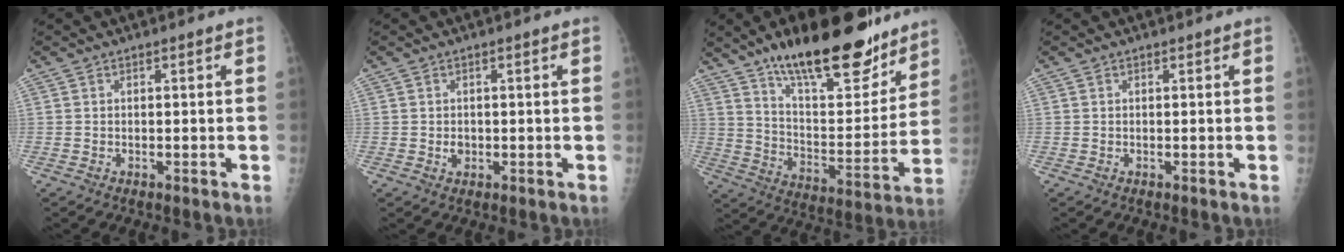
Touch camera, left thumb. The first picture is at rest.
{"total": 1.6, "force": [-0.2, 1.3, 1.0], "torque": [-0.006, 0.002, 0.000]}
{"total": 24.8, "force": [17.7, 8.4, 15.1], "torque": [-0.188, -0.087, 0.282]}
{"total": 0.0}